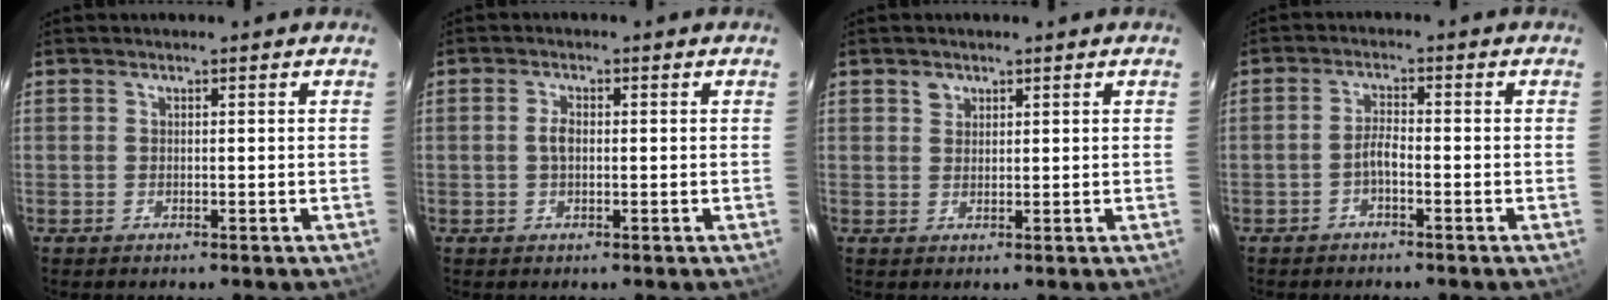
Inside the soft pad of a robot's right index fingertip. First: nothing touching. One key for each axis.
{"total": 2.2, "fx": -0.1, "fy": 1.3, "fz": 1.8, "tx": -0.037, "ty": 0.005, "tz": -0.001}
{"total": 1.7, "fx": 1.0, "fy": 1.3, "fz": 0.3, "tx": 0.000, "ty": 0.005, "tz": 0.018}
{"total": 1.4, "fx": -0.8, "fy": 0.4, "fz": 1.0, "tx": -0.021, "ty": 0.004, "tz": -0.017}